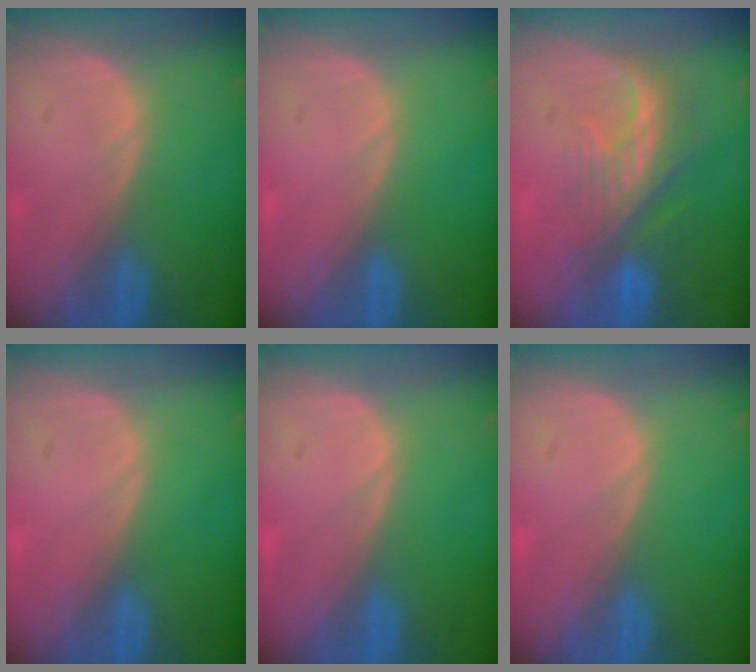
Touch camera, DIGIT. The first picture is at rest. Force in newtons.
{"total": 0.0}
{"total": 8.1, "press": 7.3, "slide": 3.5}
{"total": 0.0}
{"total": 0.0}
{"total": 0.0}